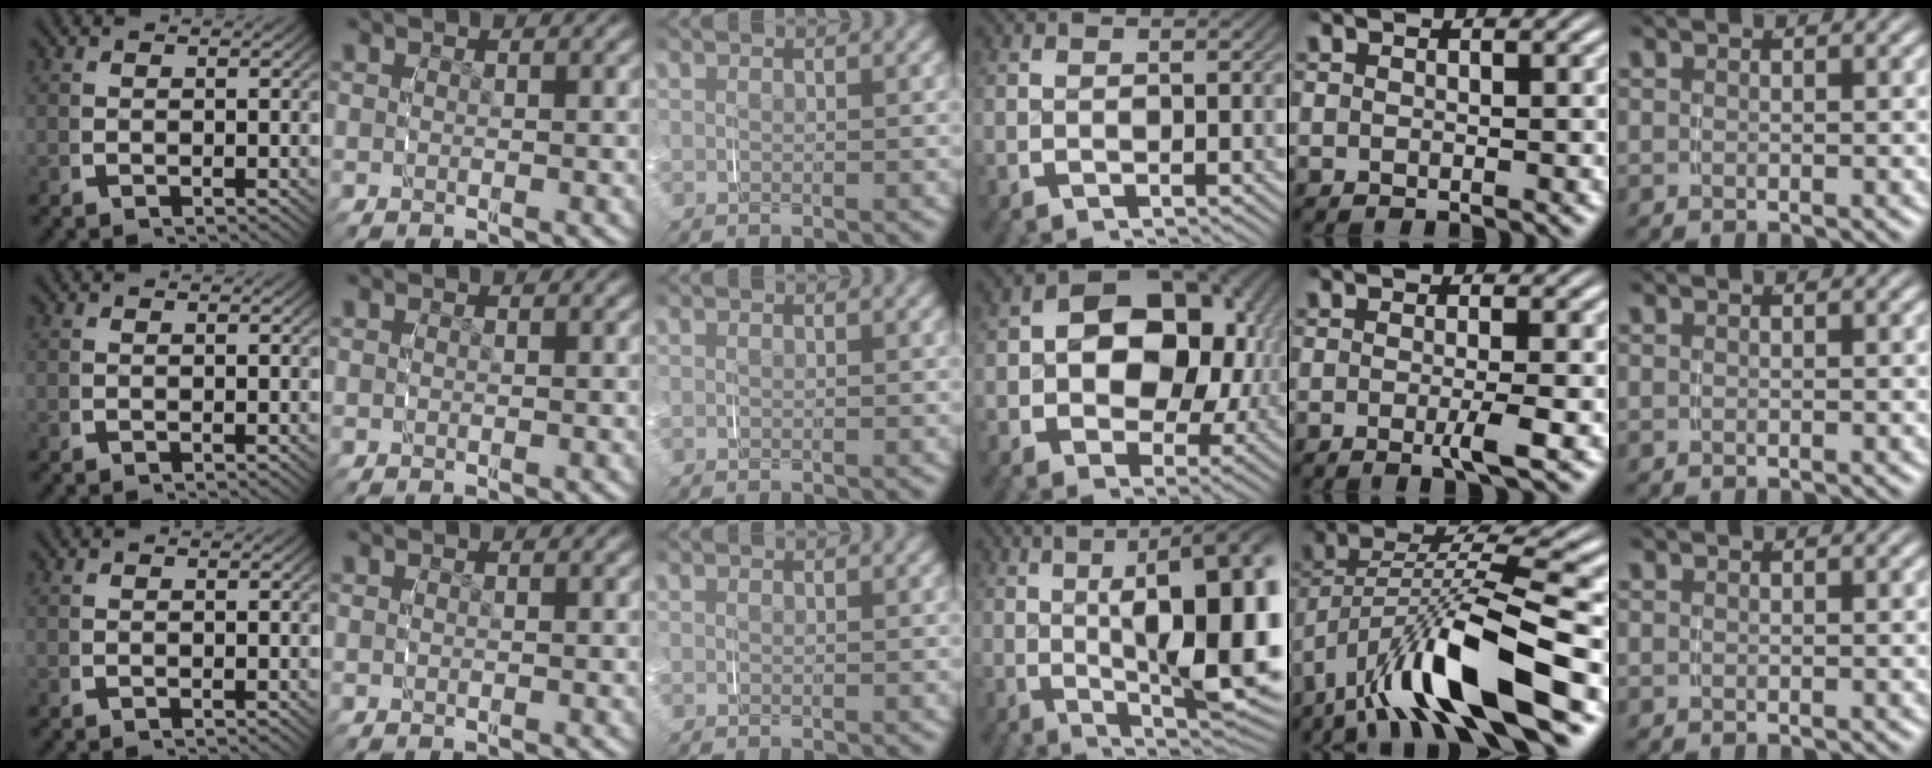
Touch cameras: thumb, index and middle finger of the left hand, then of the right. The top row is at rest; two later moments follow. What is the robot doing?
{"motion": "grasp_and_lifting", "object": "glasses case"}